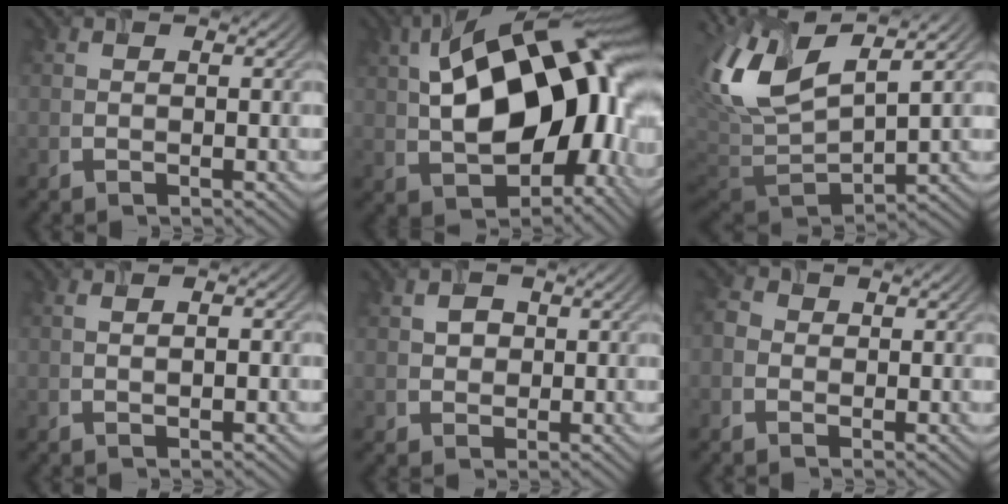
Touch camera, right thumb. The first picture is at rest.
{"total": 19.8, "force": [2.5, 11.4, 16.0], "torque": [-0.248, 0.007, 0.036]}
{"total": 11.9, "force": [4.3, 5.3, 9.8], "torque": [-0.236, 0.005, 0.075]}
{"total": 1.6, "force": [0.2, 0.6, 1.5], "torque": [-0.014, -0.005, 0.006]}
{"total": 2.0, "force": [0.4, 1.7, 0.9], "torque": [-0.020, -0.002, 0.006]}
{"total": 1.9, "force": [-0.5, 1.8, 0.7], "torque": [-0.016, 0.001, -0.016]}